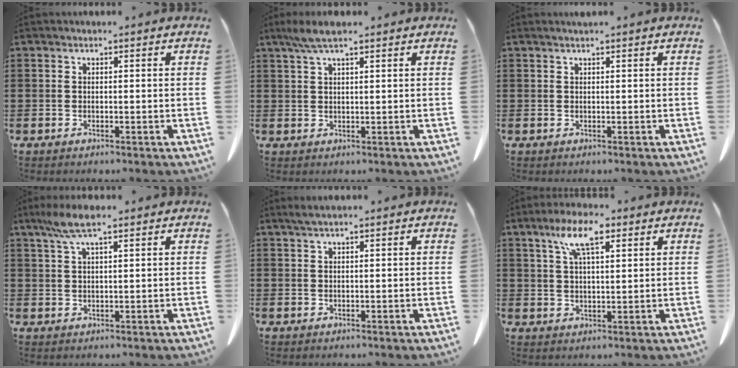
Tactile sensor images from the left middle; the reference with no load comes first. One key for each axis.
{"total": 4.1, "fx": 2.5, "fy": 0.6, "fz": 3.2, "tx": -0.065, "ty": 0.001, "tz": 0.046}
{"total": 0.6, "fx": 0.4, "fy": -0.1, "fz": 0.4, "tx": -0.008, "ty": -0.004, "tz": 0.009}
{"total": 5.6, "fx": 3.4, "fy": 1.0, "fz": 4.3, "tx": -0.091, "ty": 0.001, "tz": 0.062}
{"total": 1.6, "fx": 1.1, "fy": 0.1, "fz": 1.2, "tx": -0.025, "ty": -0.001, "tz": 0.020}
{"total": 7.7, "fx": 4.3, "fy": 2.3, "fz": 6.0, "tx": -0.128, "ty": 0.006, "tz": 0.076}